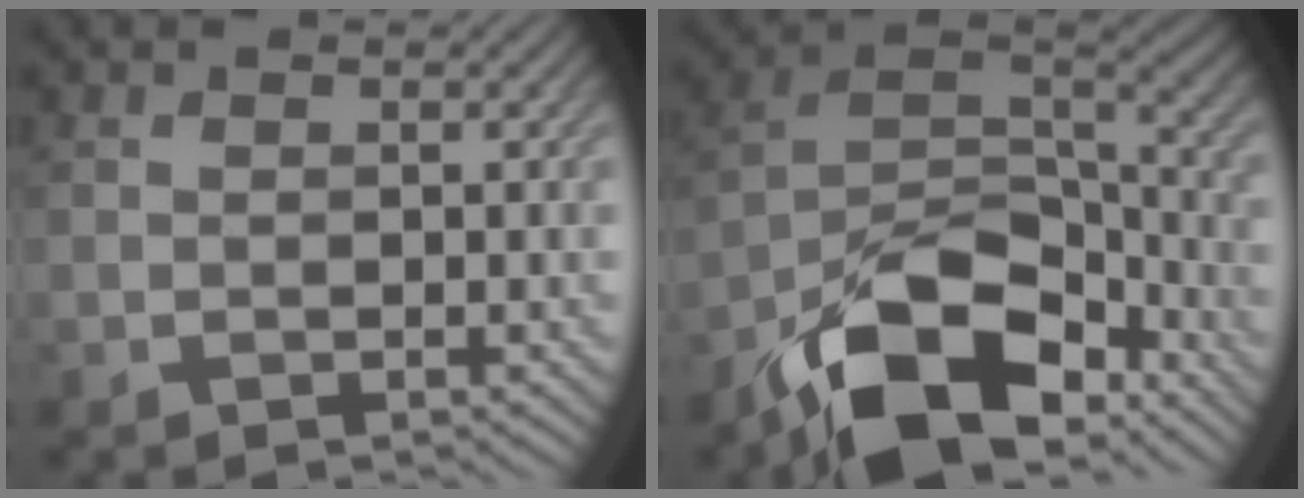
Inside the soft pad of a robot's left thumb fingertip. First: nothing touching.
{"total": 15.2, "force": [-10.5, 6.8, 8.8], "torque": [-0.179, -0.018, -0.195]}